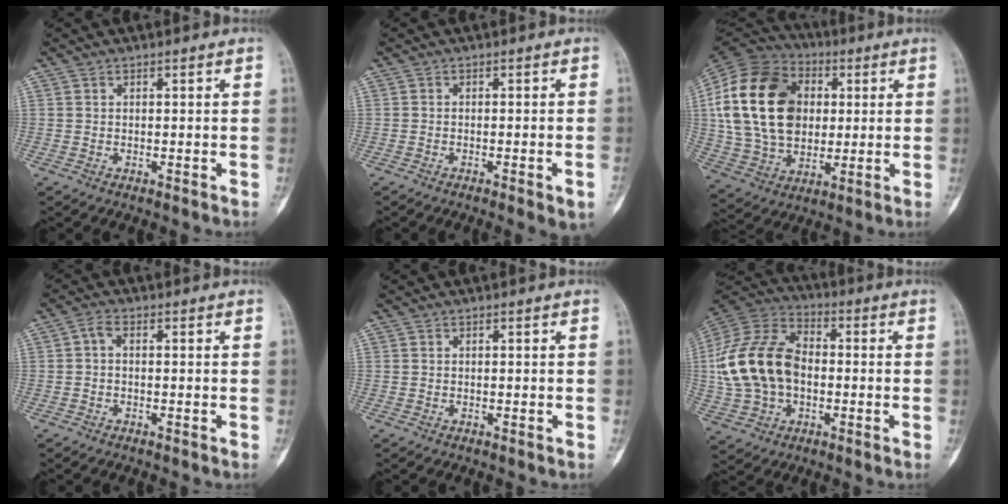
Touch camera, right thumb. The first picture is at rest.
{"total": 4.0, "force": [-2.1, 0.6, 3.3], "torque": [-0.047, 0.004, -0.027]}
{"total": 24.4, "force": [3.6, 17.4, 16.7], "torque": [-0.319, 0.011, 0.071]}
{"total": 2.0, "force": [-0.1, 1.1, 1.6], "torque": [-0.028, 0.006, -0.009]}
{"total": 0.0}
{"total": 19.6, "force": [-0.4, 13.4, 14.3], "torque": [-0.280, 0.025, -0.008]}